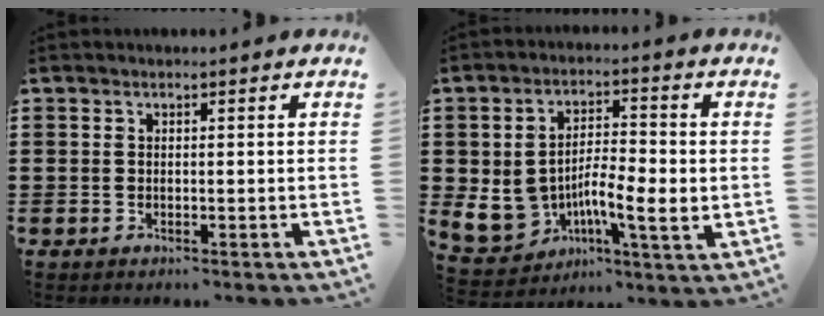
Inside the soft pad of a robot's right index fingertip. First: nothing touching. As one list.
[{"total": 10.1, "force": [-1.5, 5.8, 8.1], "torque": [-0.151, -0.010, -0.020]}]